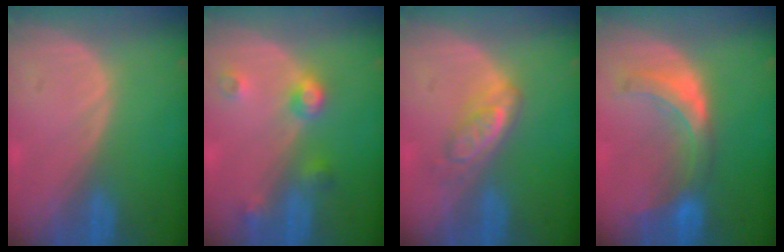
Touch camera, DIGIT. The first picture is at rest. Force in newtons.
{"total": 4.4, "press": 3.9, "slide": 2.1}
{"total": 4.9, "press": 4.6, "slide": 1.8}
{"total": 7.1, "press": 6.7, "slide": 2.2}